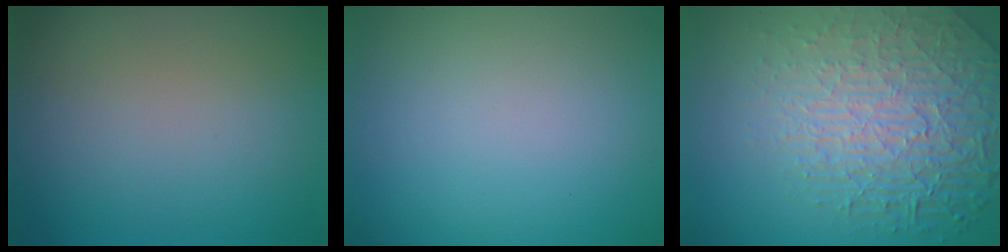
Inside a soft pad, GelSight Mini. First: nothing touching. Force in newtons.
{"total": 0.0}
{"total": 8.7, "press": 5.9, "slide": 6.4}